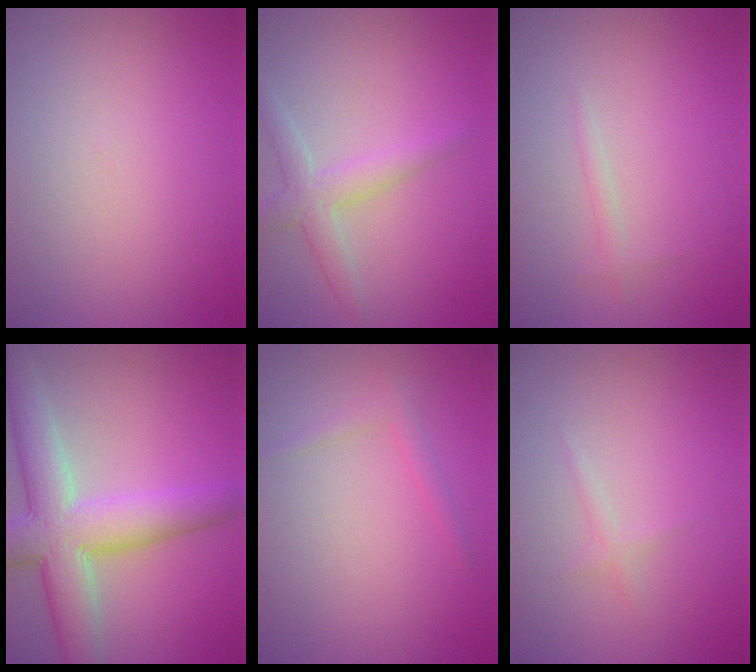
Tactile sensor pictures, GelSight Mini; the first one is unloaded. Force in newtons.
{"total": 2.8, "press": 2.8, "slide": 0.1}
{"total": 0.7, "press": 0.7, "slide": 0.1}
{"total": 8.2, "press": 8.2, "slide": 0.5}
{"total": 1.3, "press": 1.2, "slide": 0.1}
{"total": 0.8, "press": 0.8, "slide": 0.0}